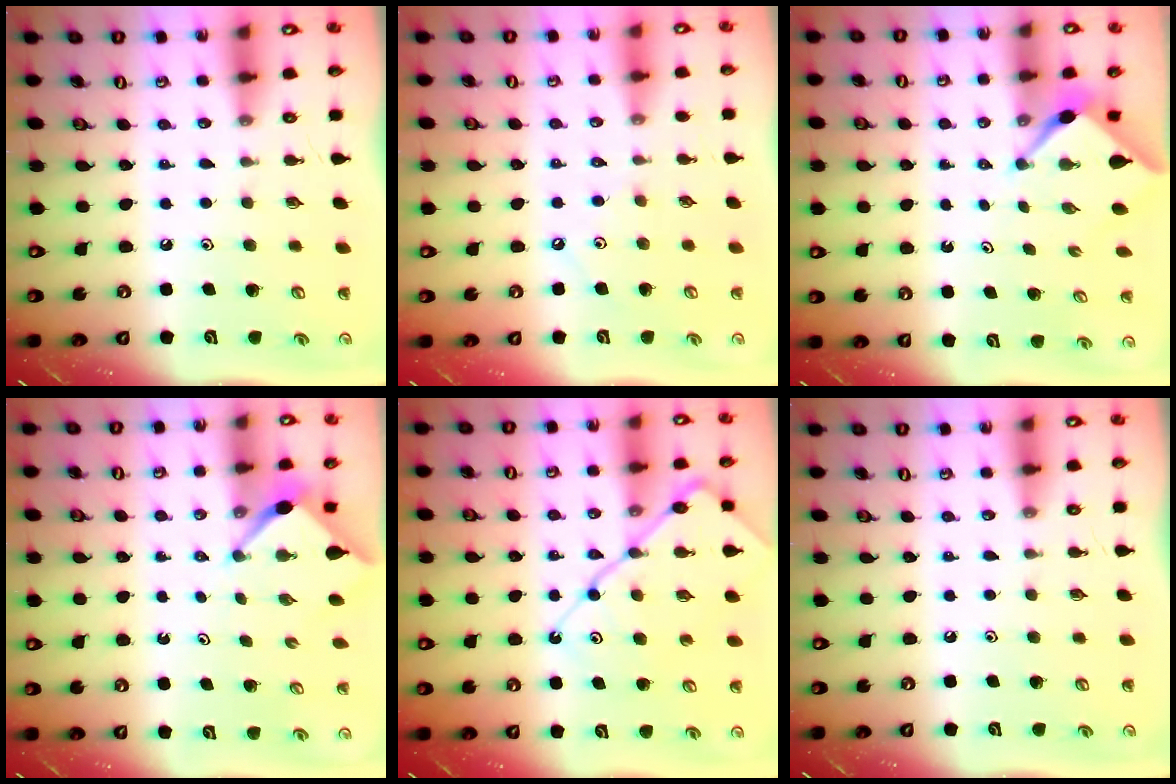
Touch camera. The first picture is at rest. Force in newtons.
{"total": 1.8, "press": 1.7, "slide": 0.4}
{"total": 2.3, "press": 2.3, "slide": 0.3}
{"total": 3.5, "press": 3.5, "slide": 0.3}
{"total": 12.5, "press": 12.5, "slide": 1.2}
{"total": 0.0}